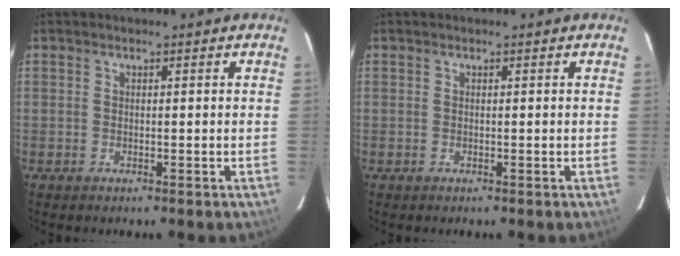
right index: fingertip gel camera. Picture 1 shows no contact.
{"total": 0.0}